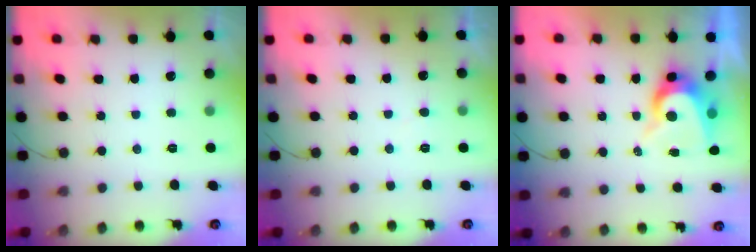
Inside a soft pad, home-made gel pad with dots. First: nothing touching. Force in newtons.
{"total": 4.0, "press": 4.0, "slide": 0.2}
{"total": 8.0, "press": 8.0, "slide": 0.6}